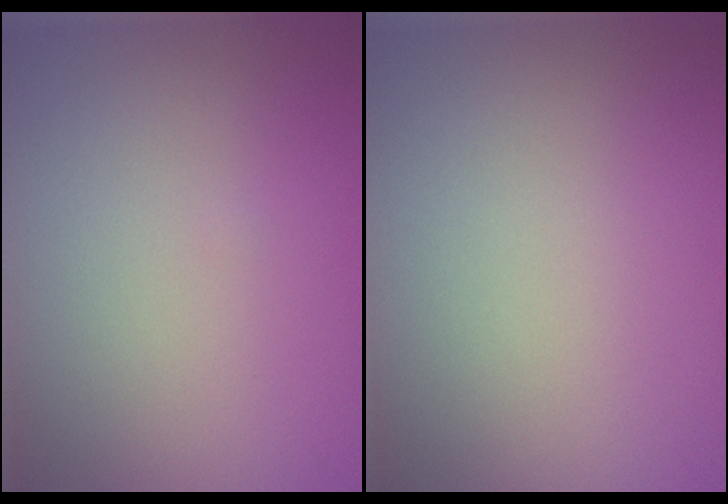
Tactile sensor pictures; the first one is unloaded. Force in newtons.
{"total": 0.0}